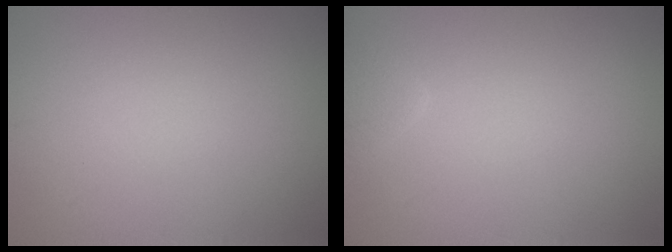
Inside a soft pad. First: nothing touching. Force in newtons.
{"total": 1.4, "press": 1.4, "slide": 0.1}